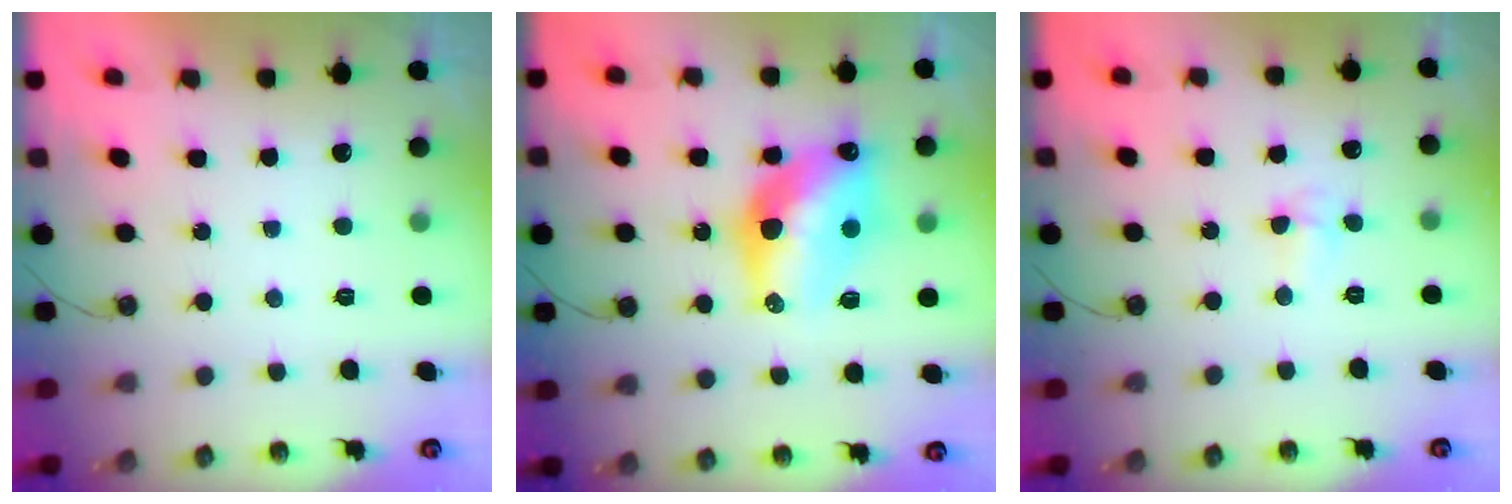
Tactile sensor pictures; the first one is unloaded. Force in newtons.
{"total": 14.6, "press": 14.6, "slide": 1.3}
{"total": 5.0, "press": 3.8, "slide": 3.3}